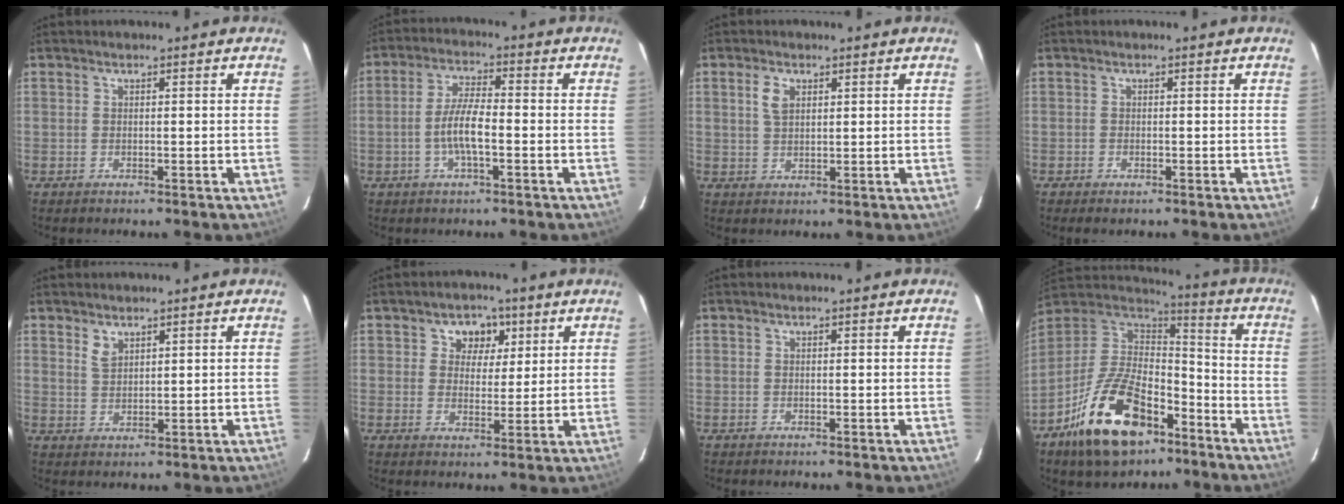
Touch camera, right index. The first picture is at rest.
{"total": 6.5, "force": [-1.9, 1.5, 6.0], "torque": [-0.120, 0.003, -0.037]}
{"total": 3.3, "force": [1.3, 2.0, 2.3], "torque": [-0.044, 0.005, 0.025]}
{"total": 1.0, "force": [-0.8, 0.4, 0.5], "torque": [-0.008, -0.002, -0.016]}
{"total": 2.4, "force": [1.8, 1.2, 1.1], "torque": [-0.018, 0.000, 0.035]}
{"total": 5.3, "force": [2.1, 4.6, 1.7], "torque": [-0.018, 0.006, 0.032]}
{"total": 0.0}
{"total": 22.1, "force": [-12.4, 11.5, 14.2], "torque": [-0.291, 0.001, -0.209]}